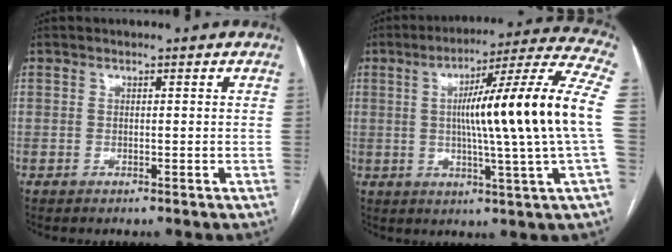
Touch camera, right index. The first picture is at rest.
{"total": 19.7, "force": [0.9, -1.8, 19.6], "torque": [-0.291, 0.005, -0.003]}